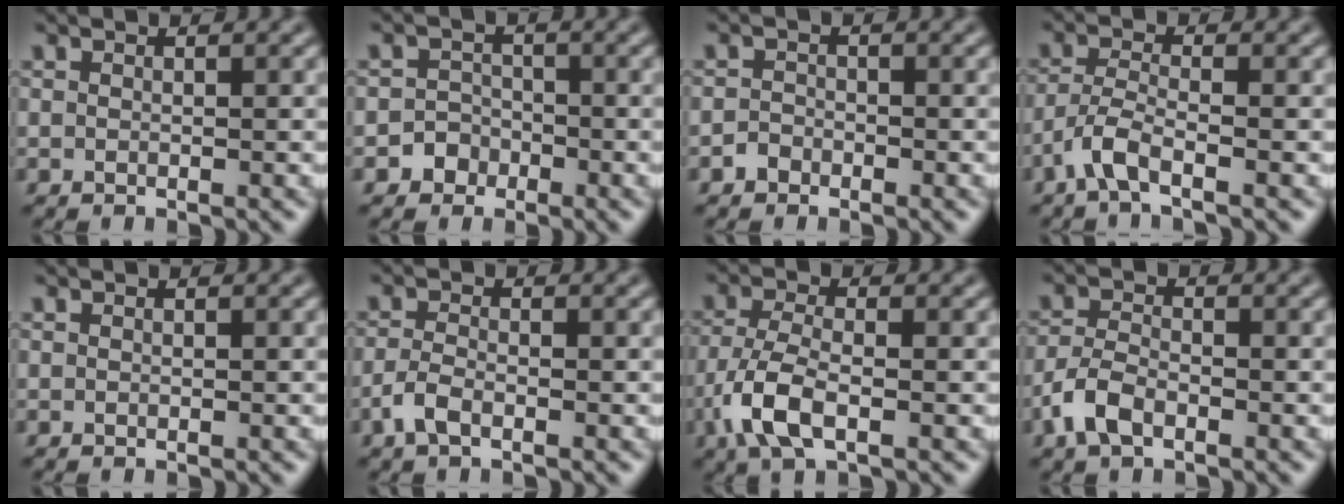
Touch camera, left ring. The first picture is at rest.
{"total": 2.0, "force": [-1.1, 1.7, 0.2], "torque": [0.021, 0.008, -0.027]}
{"total": 1.2, "force": [-0.8, 0.8, 0.2], "torque": [0.002, 0.004, -0.016]}
{"total": 3.0, "force": [-1.9, 0.7, 2.2], "torque": [-0.049, 0.003, -0.049]}
{"total": 0.0}
{"total": 2.0, "force": [-1.2, 0.8, 1.4], "torque": [-0.032, 0.000, -0.029]}
{"total": 4.9, "force": [-2.1, 2.1, 3.9], "torque": [-0.091, -0.002, -0.047]}
{"total": 3.2, "force": [-1.8, 1.6, 2.1], "torque": [-0.045, 0.001, -0.044]}